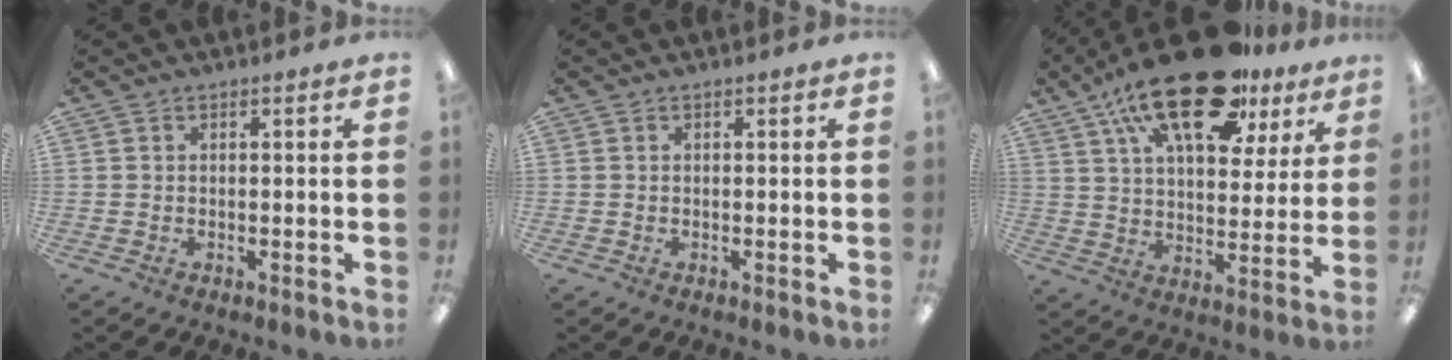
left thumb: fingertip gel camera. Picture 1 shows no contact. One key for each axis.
{"total": 0.0}
{"total": 23.9, "fx": 15.0, "fy": 10.5, "fz": 15.4, "tx": -0.257, "ty": -0.067, "tz": 0.252}